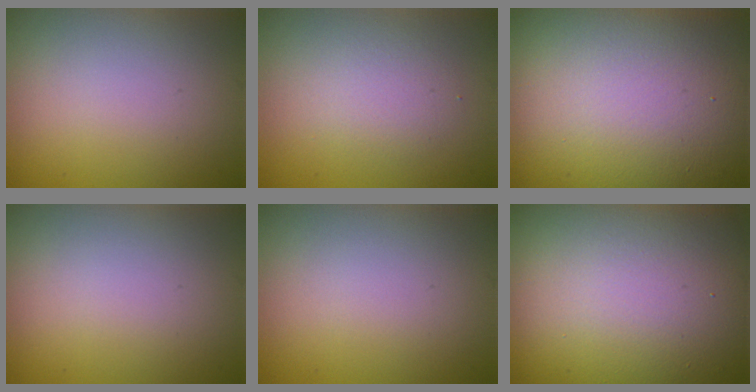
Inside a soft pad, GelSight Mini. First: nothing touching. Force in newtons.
{"total": 2.3, "press": 2.3, "slide": 0.1}
{"total": 20.1, "press": 20.0, "slide": 1.2}
{"total": 0.0}
{"total": 0.0}
{"total": 20.5, "press": 20.4, "slide": 1.2}